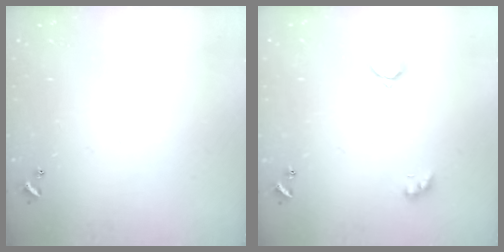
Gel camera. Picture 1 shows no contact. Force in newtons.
{"total": 2.4, "press": 2.3, "slide": 0.8}